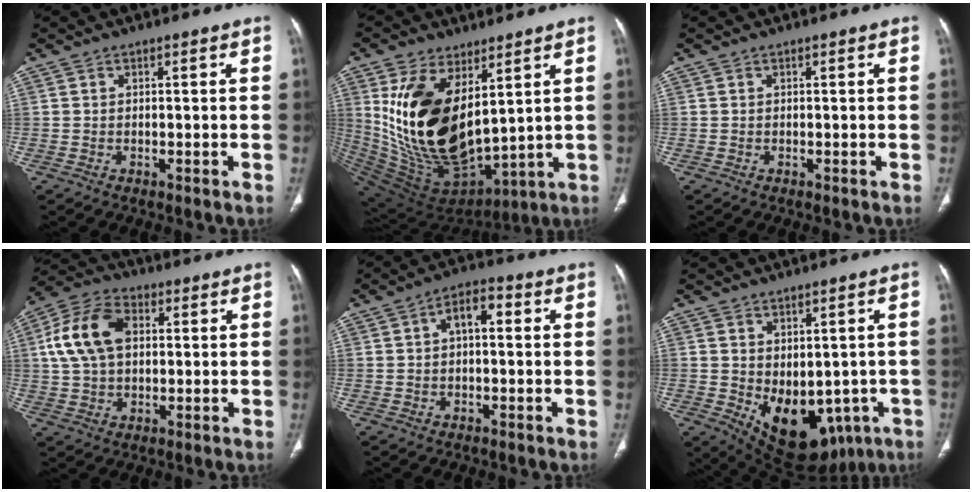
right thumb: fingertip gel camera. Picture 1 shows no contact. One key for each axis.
{"total": 21.8, "fx": 5.9, "fy": 11.8, "fz": 17.4, "tx": -0.303, "ty": -0.051, "tz": 0.136}
{"total": 0.0}
{"total": 12.8, "fx": 2.4, "fy": 8.5, "fz": 9.3, "tx": -0.177, "ty": 0.021, "tz": 0.038}
{"total": 5.4, "fx": 0.7, "fy": 2.9, "fz": 4.6, "tx": -0.066, "ty": 0.022, "tz": 0.003}
{"total": 15.8, "fx": -4.4, "fy": 10.3, "fz": 11.1, "tx": -0.130, "ty": -0.004, "tz": -0.031}